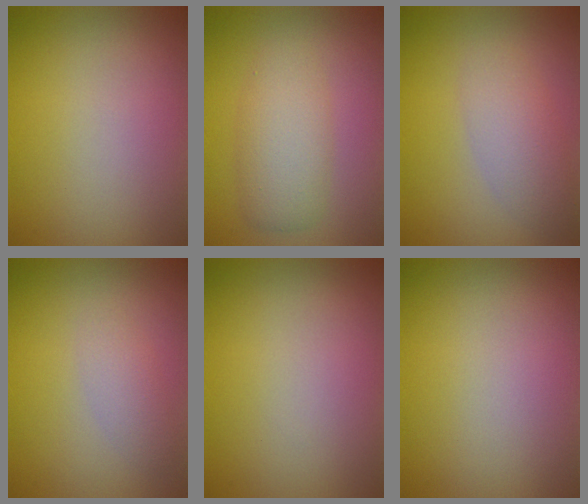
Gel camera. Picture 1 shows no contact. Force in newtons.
{"total": 3.9, "press": 3.9, "slide": 0.0}
{"total": 3.0, "press": 3.0, "slide": 0.1}
{"total": 1.6, "press": 1.6, "slide": 0.1}
{"total": 0.0}
{"total": 0.0}